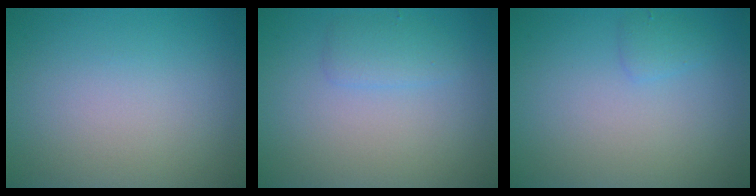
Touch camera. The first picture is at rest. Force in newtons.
{"total": 1.6, "press": 1.6, "slide": 0.0}
{"total": 1.1, "press": 1.1, "slide": 0.1}